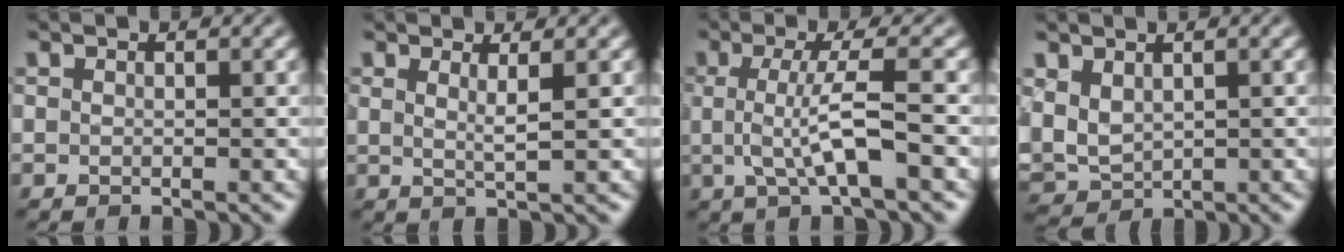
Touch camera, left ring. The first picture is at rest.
{"total": 1.8, "force": [0.9, 0.4, 1.6], "torque": [-0.024, -0.007, 0.011]}
{"total": 4.7, "force": [-0.3, 0.9, 4.6], "torque": [-0.093, -0.004, -0.005]}
{"total": 4.0, "force": [0.8, 2.8, 2.8], "torque": [-0.071, -0.002, 0.018]}